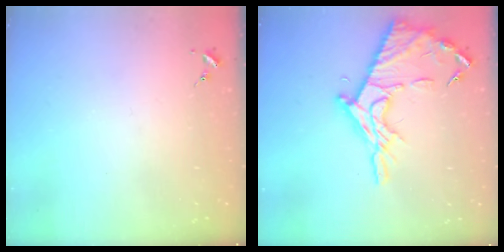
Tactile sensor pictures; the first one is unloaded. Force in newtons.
{"total": 18.3, "press": 18.2, "slide": 1.4}